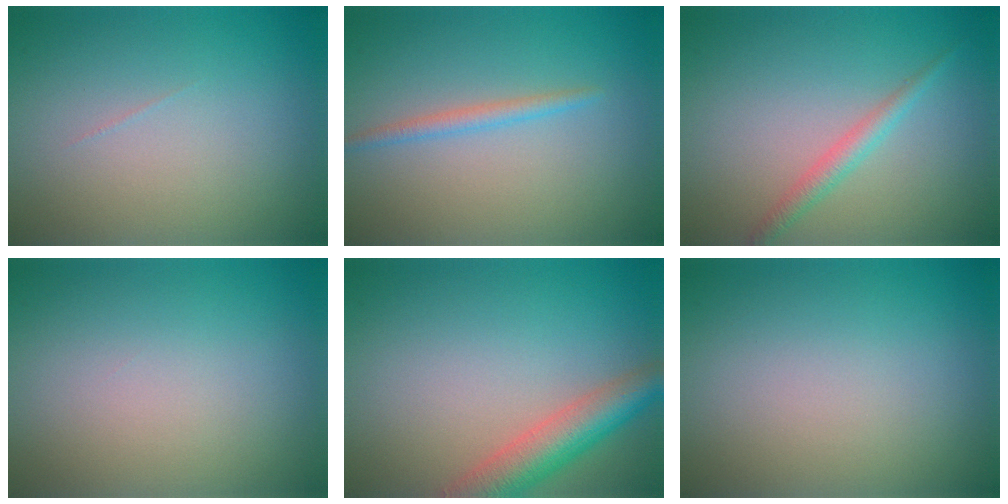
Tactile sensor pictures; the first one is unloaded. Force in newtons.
{"total": 1.5, "press": 1.5, "slide": 0.1}
{"total": 1.8, "press": 1.8, "slide": 0.0}
{"total": 0.0}
{"total": 5.3, "press": 5.3, "slide": 0.4}
{"total": 0.0}